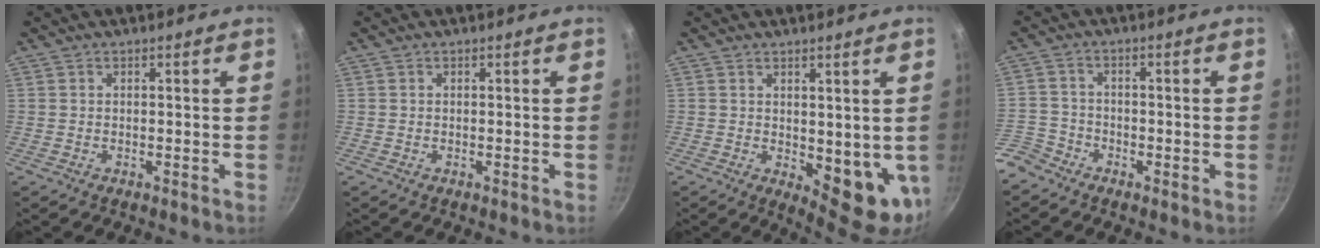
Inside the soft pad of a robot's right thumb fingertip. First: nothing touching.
{"total": 0.0}
{"total": 9.7, "force": [0.6, 4.4, 8.6], "torque": [-0.090, -0.020, 0.021]}
{"total": 5.7, "force": [-4.3, 3.7, 1.1], "torque": [-0.010, 0.045, -0.092]}